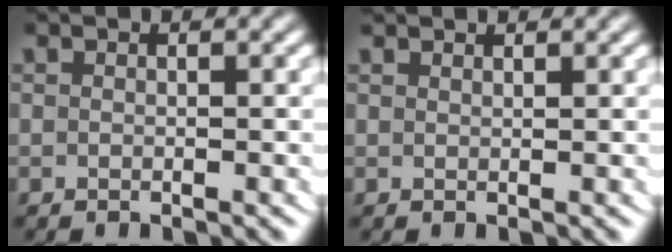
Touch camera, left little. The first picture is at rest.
{"total": 1.0, "force": [0.9, -0.3, 0.0], "torque": [0.007, -0.001, 0.019]}